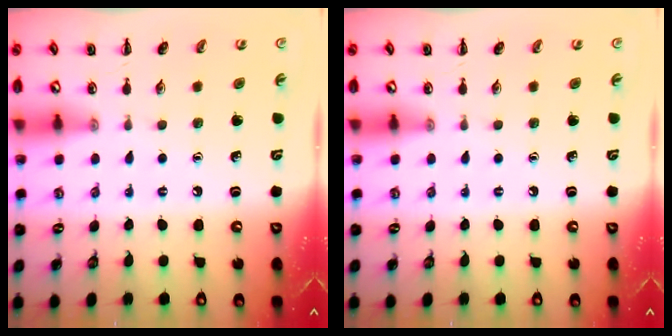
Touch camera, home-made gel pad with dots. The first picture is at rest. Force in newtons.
{"total": 0.0}